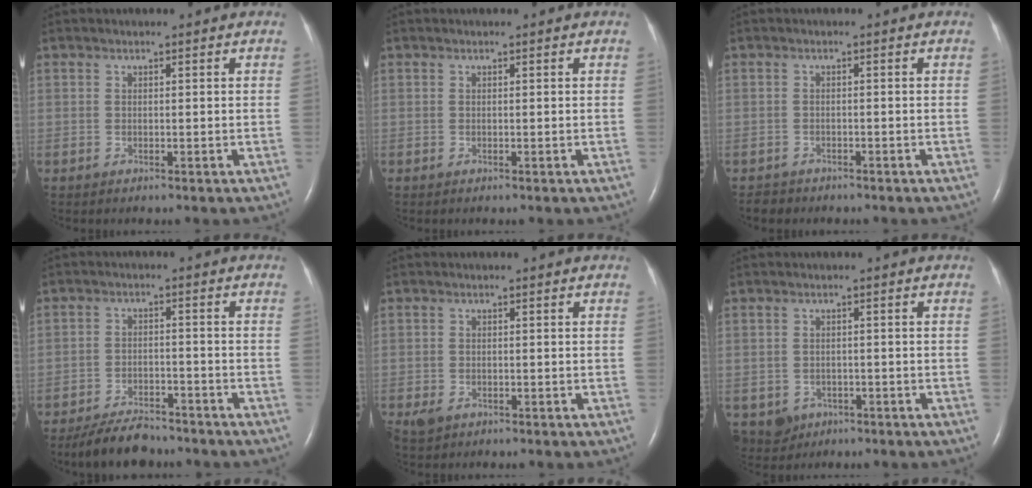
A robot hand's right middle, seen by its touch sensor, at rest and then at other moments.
{"total": 0.0}
{"total": 1.6, "force": [-1.4, 0.8, -0.1], "torque": [-0.008, -0.001, -0.023]}
{"total": 7.1, "force": [-6.3, 2.0, 2.5], "torque": [-0.049, -0.014, -0.109]}
{"total": 2.1, "force": [-1.2, 1.4, 1.0], "torque": [-0.024, -0.001, -0.013]}
{"total": 4.3, "force": [-2.2, 3.6, 1.0], "torque": [-0.020, 0.002, -0.027]}